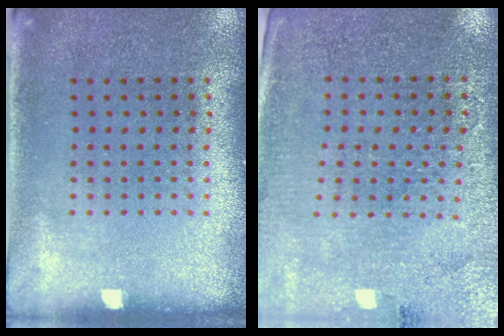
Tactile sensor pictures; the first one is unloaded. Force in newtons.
{"total": 3.0, "press": 2.9, "slide": 0.8}